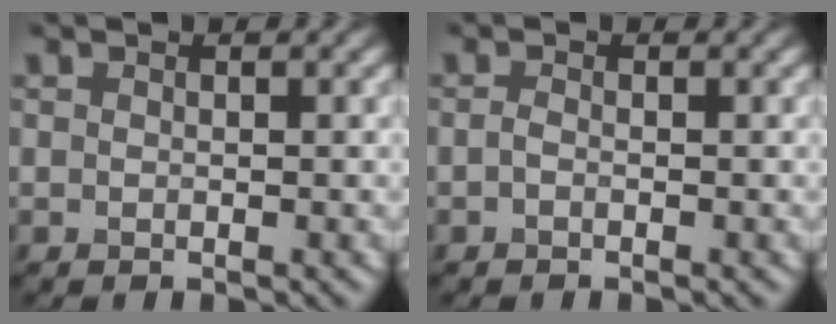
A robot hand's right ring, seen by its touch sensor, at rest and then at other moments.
{"total": 0.6, "force": [-0.3, 0.2, 0.5], "torque": [-0.016, 0.001, -0.006]}